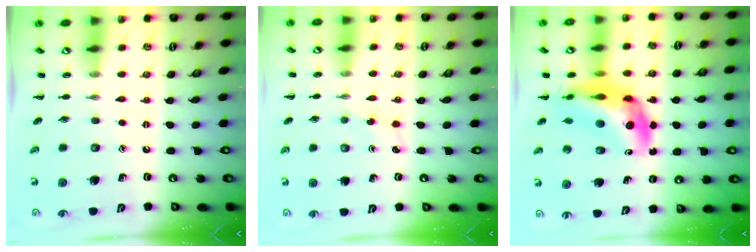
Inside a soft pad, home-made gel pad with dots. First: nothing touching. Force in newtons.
{"total": 2.6, "press": 2.5, "slide": 0.8}
{"total": 11.0, "press": 10.5, "slide": 3.2}